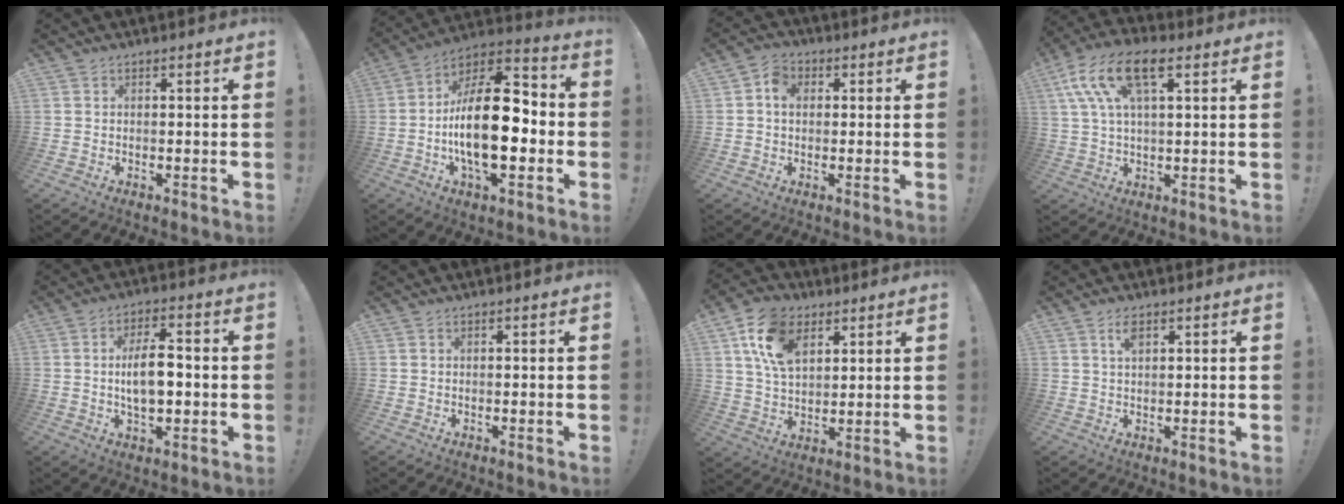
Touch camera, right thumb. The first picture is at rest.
{"total": 22.6, "force": [-3.6, 10.3, 19.8], "torque": [-0.356, 0.013, -0.061]}
{"total": 4.6, "force": [0.4, 3.6, 2.7], "torque": [-0.048, 0.009, 0.007]}
{"total": 14.7, "force": [6.2, 6.9, 11.4], "torque": [-0.222, -0.008, 0.111]}
{"total": 9.5, "force": [-0.5, 4.3, 8.4], "torque": [-0.149, 0.002, -0.015]}
{"total": 0.0}
{"total": 14.8, "force": [6.9, 9.5, 9.0], "torque": [-0.166, -0.011, 0.134]}
{"total": 3.0, "force": [1.5, 1.2, 2.3], "torque": [-0.036, -0.003, 0.024]}